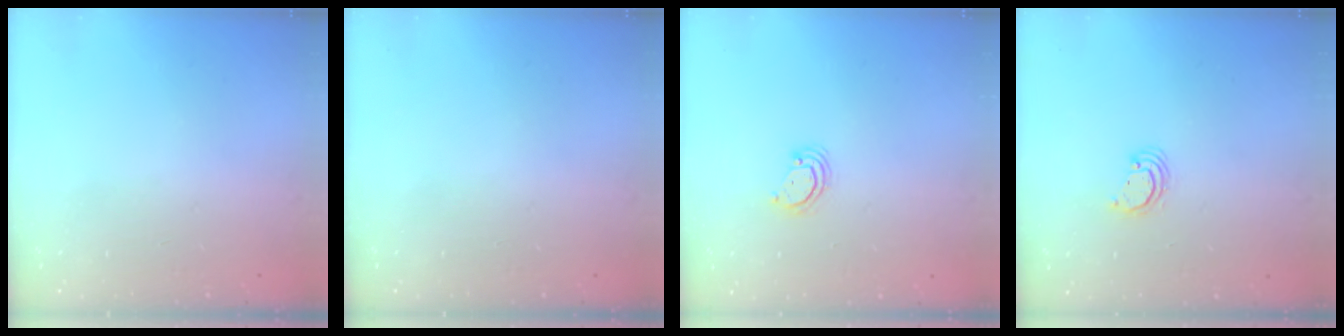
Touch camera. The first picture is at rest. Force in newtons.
{"total": 0.0}
{"total": 4.2, "press": 4.2, "slide": 0.4}
{"total": 2.8, "press": 2.8, "slide": 0.2}